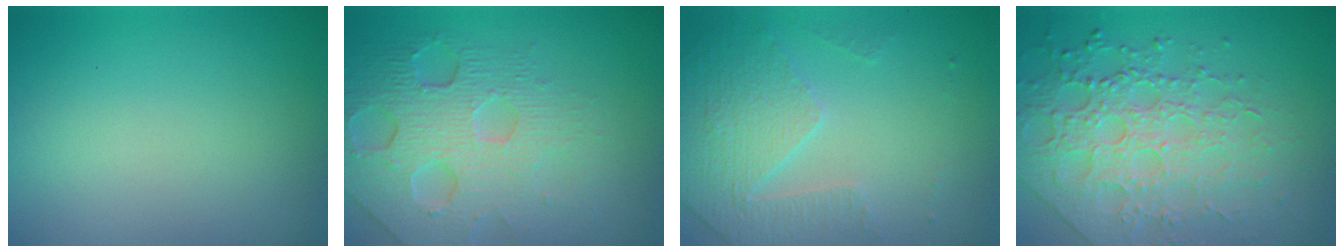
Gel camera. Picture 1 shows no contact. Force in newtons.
{"total": 7.5, "press": 5.2, "slide": 5.4}
{"total": 4.8, "press": 3.3, "slide": 3.6}
{"total": 7.2, "press": 5.4, "slide": 4.8}